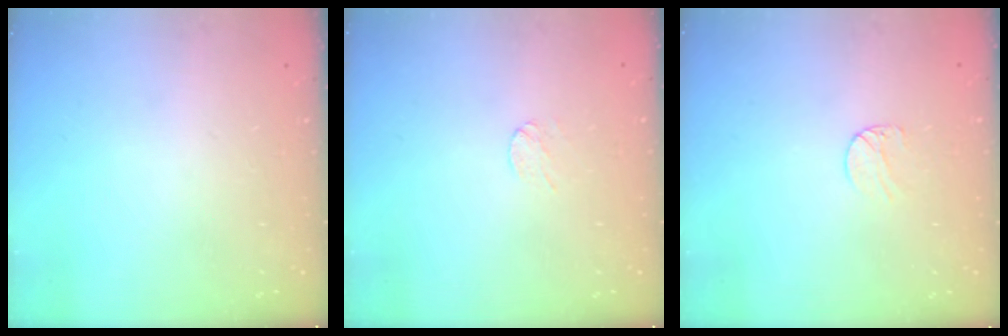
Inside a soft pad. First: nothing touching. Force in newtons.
{"total": 2.6, "press": 2.5, "slide": 0.3}
{"total": 6.5, "press": 6.4, "slide": 0.6}